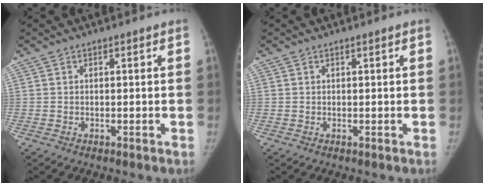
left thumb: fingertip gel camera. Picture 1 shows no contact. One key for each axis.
{"total": 0.0}